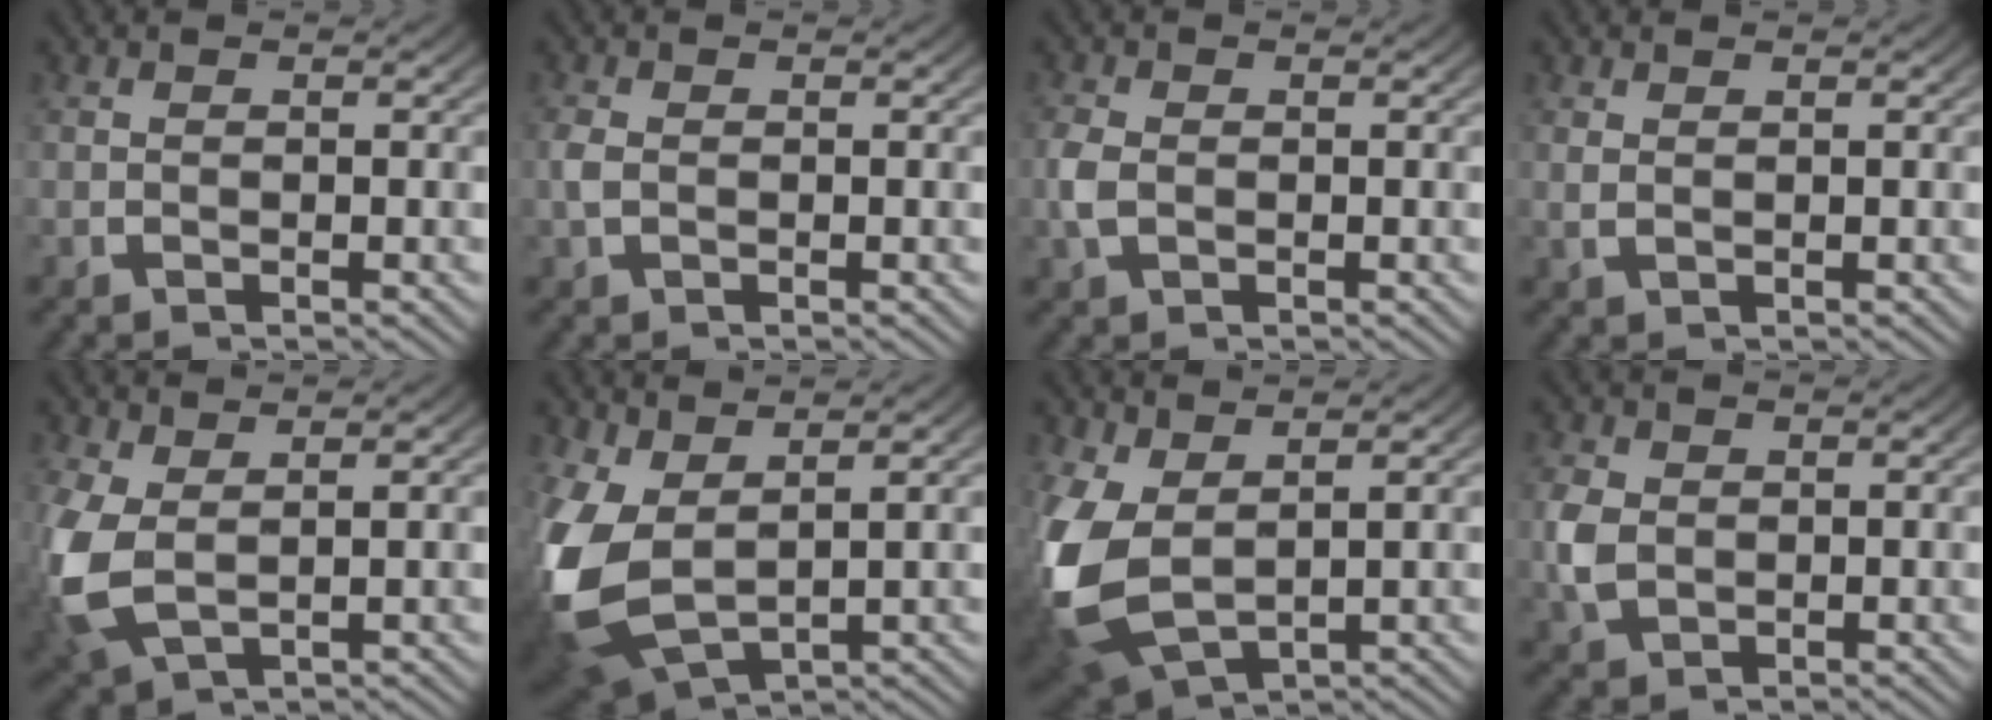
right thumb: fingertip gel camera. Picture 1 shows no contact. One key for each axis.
{"total": 1.1, "fx": -0.2, "fy": 0.8, "fz": 0.7, "tx": -0.025, "ty": -0.003, "tz": -0.001}
{"total": 1.9, "fx": -0.3, "fy": 1.5, "fz": 1.2, "tx": -0.041, "ty": -0.008, "tz": -0.002}
{"total": 0.8, "fx": 0.5, "fy": 0.2, "fz": 0.5, "tx": -0.013, "ty": -0.003, "tz": 0.015}
{"total": 6.2, "fx": -0.1, "fy": 4.4, "fz": 4.4, "tx": -0.140, "ty": -0.031, "tz": 0.024}
{"total": 10.9, "fx": -1.2, "fy": 7.7, "fz": 7.6, "tx": -0.222, "ty": -0.062, "tz": 0.018}
{"total": 9.8, "fx": -1.1, "fy": 6.9, "fz": 6.9, "tx": -0.199, "ty": -0.054, "tz": 0.018}
{"total": 3.4, "fx": -0.2, "fy": 2.8, "fz": 1.9, "tx": -0.063, "ty": -0.014, "tz": 0.006}